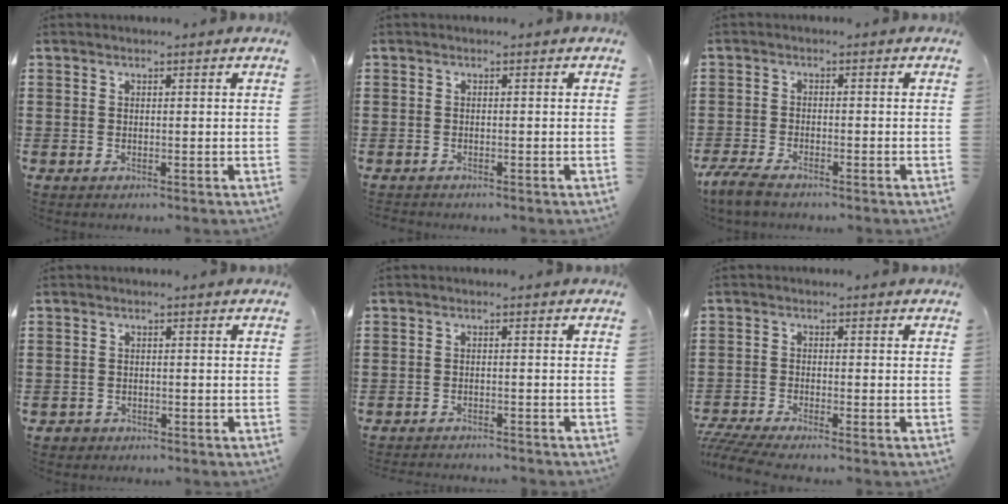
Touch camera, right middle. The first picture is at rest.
{"total": 0.9, "force": [-0.8, 0.4, -0.1], "torque": [0.002, 0.004, -0.019]}
{"total": 3.6, "force": [-3.1, 0.8, 1.6], "torque": [-0.049, -0.005, -0.066]}
{"total": 1.1, "force": [-0.8, 0.6, 0.0], "torque": [-0.002, 0.002, -0.019]}
{"total": 1.8, "force": [-1.8, 0.1, -0.1], "torque": [-0.005, 0.001, -0.039]}
{"total": 3.3, "force": [-3.0, 0.2, 1.2], "torque": [-0.035, -0.008, -0.064]}